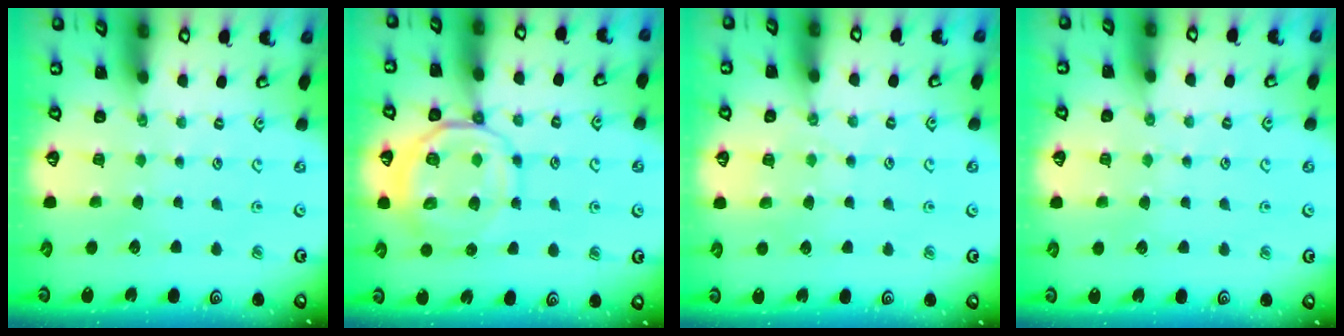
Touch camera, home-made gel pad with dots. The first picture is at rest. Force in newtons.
{"total": 11.2, "press": 11.1, "slide": 1.5}
{"total": 5.7, "press": 5.7, "slide": 0.7}
{"total": 4.3, "press": 4.3, "slide": 0.6}